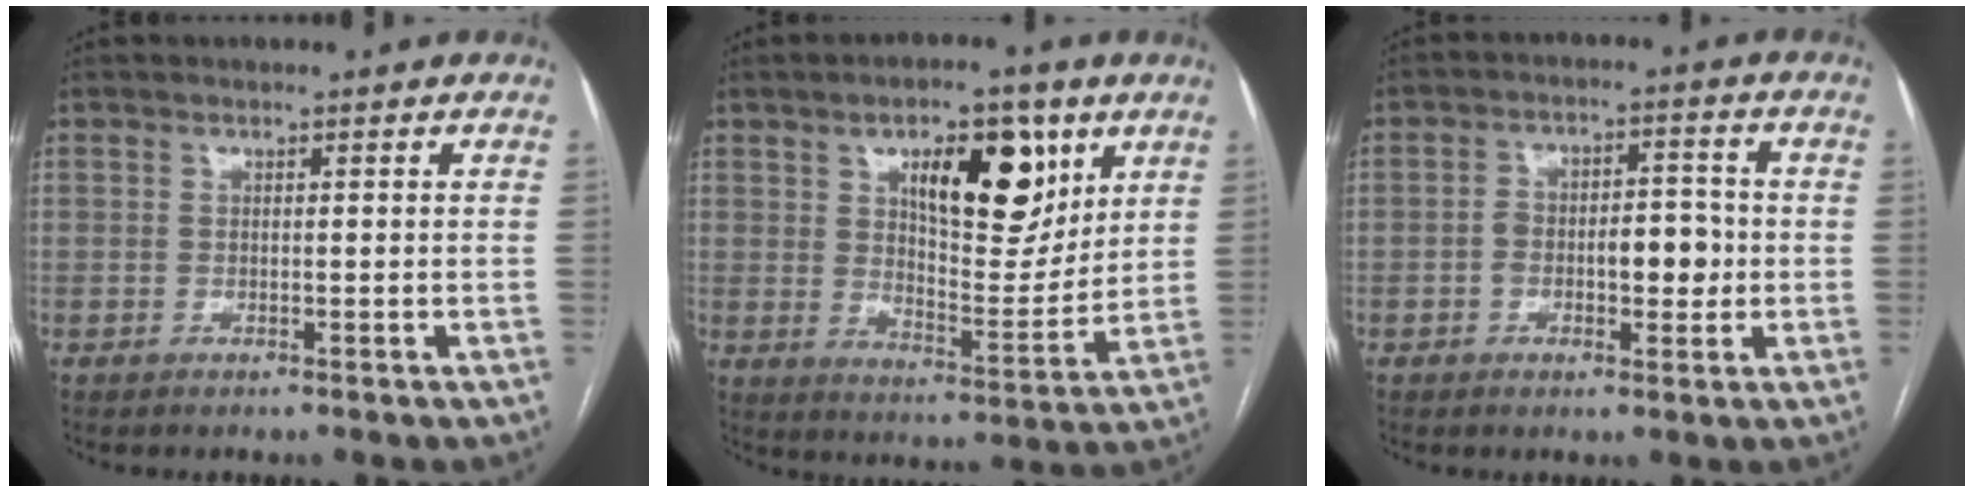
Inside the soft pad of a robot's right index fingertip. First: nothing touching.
{"total": 14.1, "force": [6.5, 5.4, 11.3], "torque": [-0.166, 0.001, 0.107]}
{"total": 7.3, "force": [-1.1, 3.5, 6.4], "torque": [-0.104, 0.019, -0.015]}